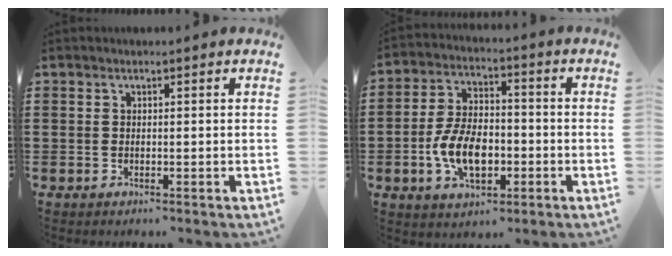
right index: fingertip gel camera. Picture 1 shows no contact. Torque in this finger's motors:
{"motor_torque": [1.17, 0.97, 0.29, 0.21]}